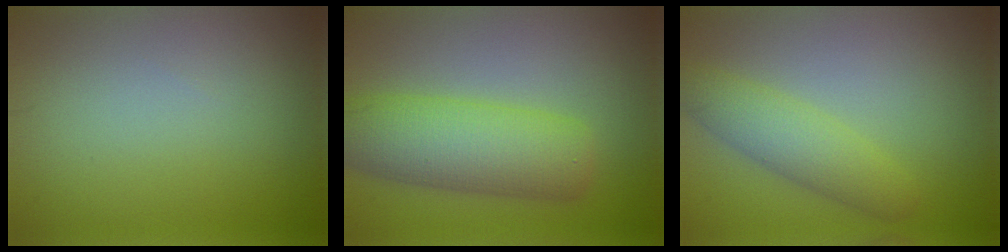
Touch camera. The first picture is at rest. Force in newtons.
{"total": 7.2, "press": 7.2, "slide": 0.4}
{"total": 3.7, "press": 3.6, "slide": 0.2}